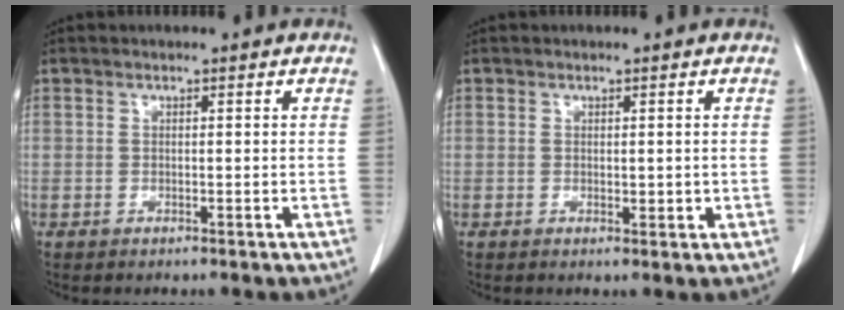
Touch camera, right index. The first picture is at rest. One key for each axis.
{"total": 1.5, "fx": 0.1, "fy": 0.9, "fz": 1.2, "tx": -0.012, "ty": -0.003, "tz": 0.003}